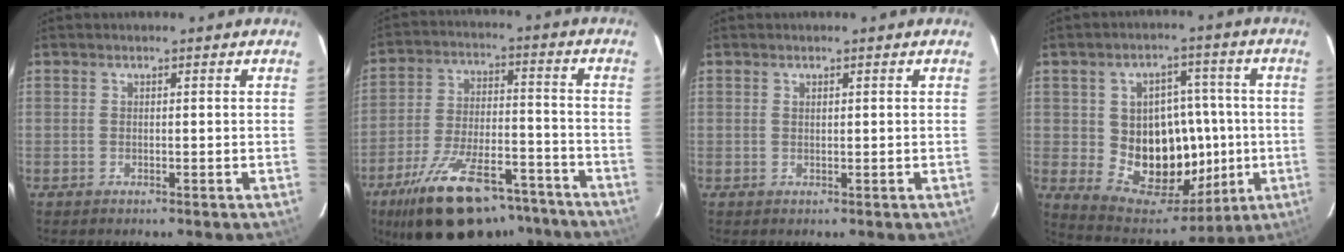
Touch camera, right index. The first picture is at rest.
{"total": 22.9, "force": [-17.1, 9.0, 12.2], "torque": [-0.224, -0.008, -0.252]}
{"total": 0.6, "force": [0.3, 0.3, 0.4], "torque": [-0.007, 0.003, 0.007]}
{"total": 15.4, "force": [-1.1, 13.1, 8.0], "torque": [-0.146, 0.015, 0.008]}